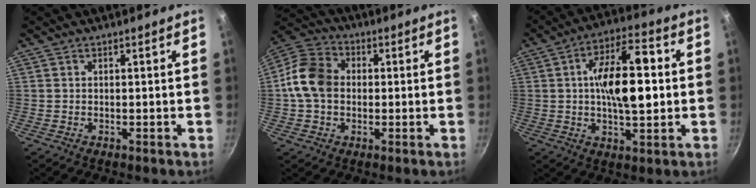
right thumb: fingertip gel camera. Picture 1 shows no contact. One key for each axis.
{"total": 10.9, "fx": -0.1, "fy": 8.4, "fz": 6.9, "tx": -0.107, "ty": 0.023, "tz": -0.019}
{"total": 15.2, "fx": 0.9, "fy": 6.5, "fz": 13.7, "tx": -0.202, "ty": 0.018, "tz": 0.007}